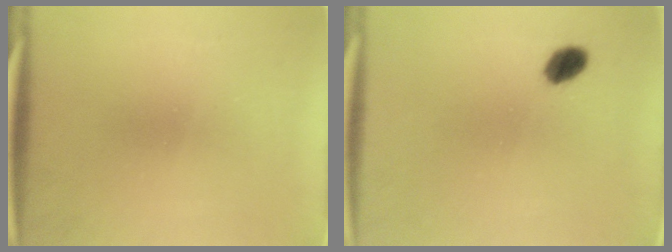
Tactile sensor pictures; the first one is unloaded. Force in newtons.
{"total": 3.6}